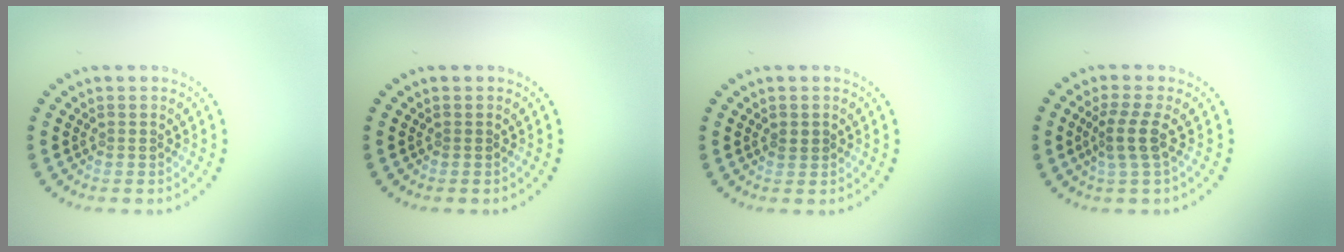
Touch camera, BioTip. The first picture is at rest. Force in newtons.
{"total": 0.0}
{"total": 1.0, "press": 1.0, "slide": 0.1}
{"total": 2.5, "press": 1.9, "slide": 1.6}